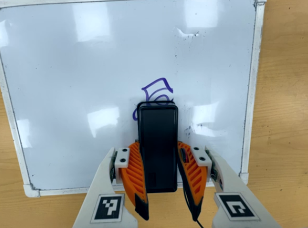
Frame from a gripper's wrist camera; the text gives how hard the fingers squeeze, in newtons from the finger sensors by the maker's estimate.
{"total": 8.5, "left": 7.1, "right": 10.0}